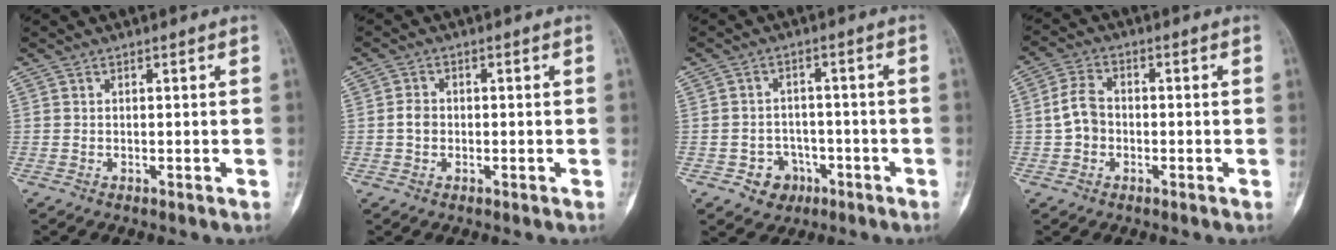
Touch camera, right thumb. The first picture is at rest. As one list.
[{"total": 2.5, "force": [-0.3, 2.1, 1.4], "torque": [-0.020, 0.007, -0.008]}, {"total": 5.5, "force": [-2.6, 4.6, 1.5], "torque": [0.007, 0.024, -0.032]}, {"total": 5.3, "force": [-0.7, 4.1, 3.3], "torque": [-0.058, 0.021, -0.019]}]